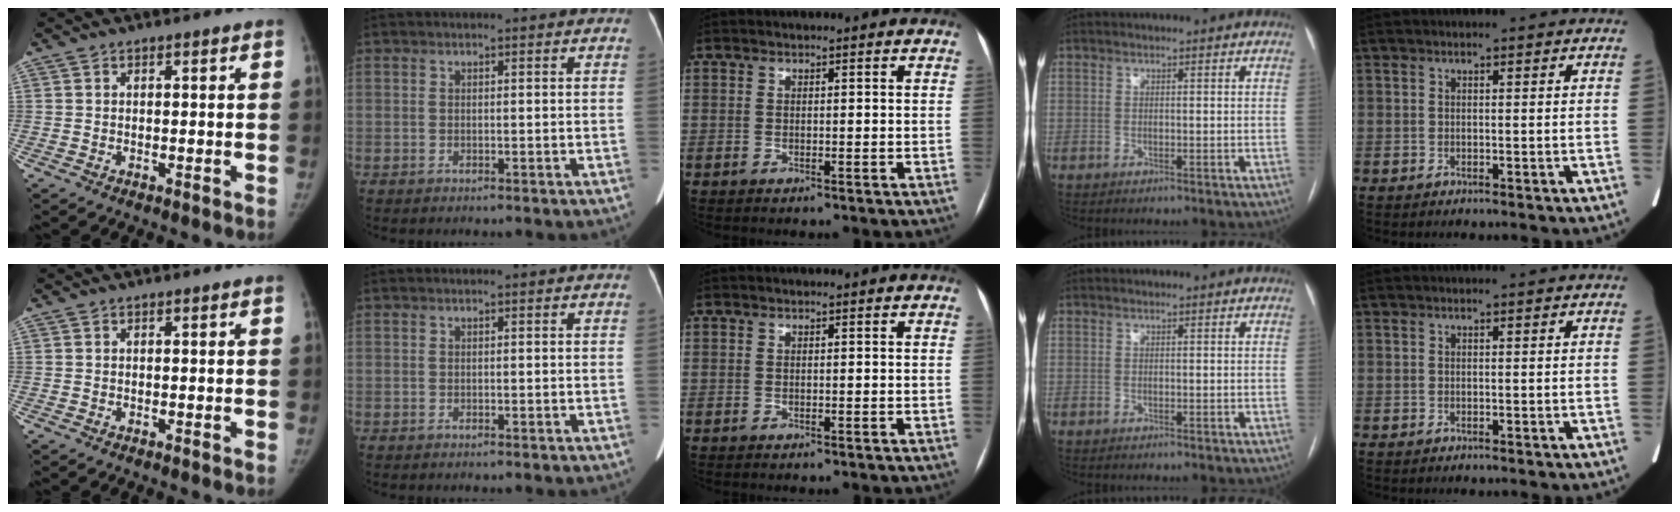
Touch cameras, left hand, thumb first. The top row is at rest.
{}